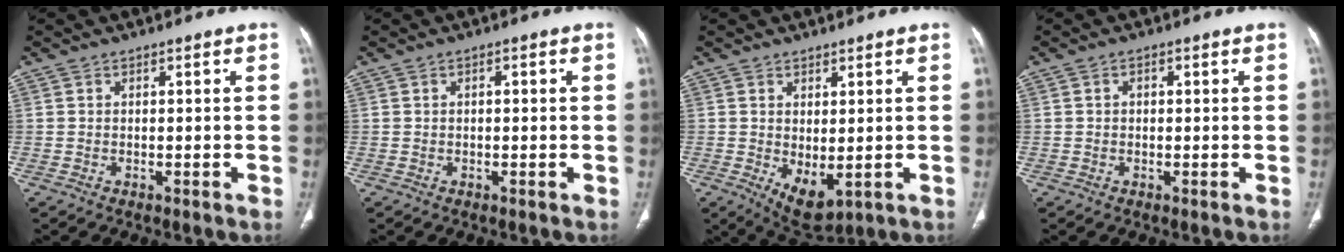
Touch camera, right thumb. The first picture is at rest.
{"total": 1.0, "force": [0.1, 0.4, 0.9], "torque": [-0.014, 0.005, 0.004]}
{"total": 6.2, "force": [-0.7, 3.2, 5.3], "torque": [-0.078, -0.014, 0.010]}
{"total": 0.9, "force": [0.2, 0.7, 0.6], "torque": [-0.006, 0.003, 0.001]}